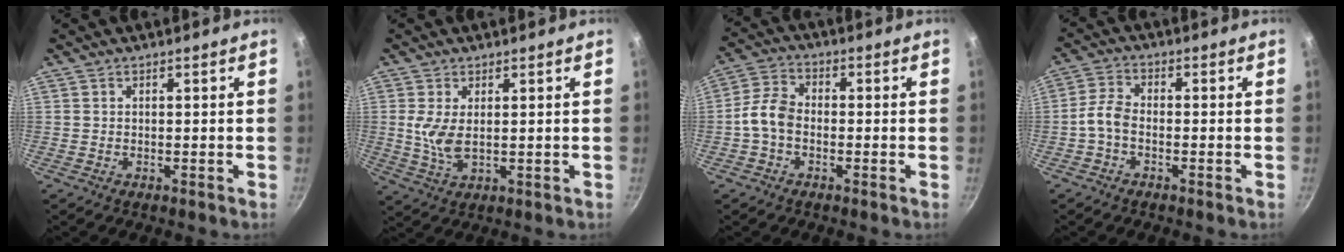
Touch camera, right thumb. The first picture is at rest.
{"total": 5.5, "force": [0.9, 2.6, 4.7], "torque": [-0.097, -0.007, 0.023]}
{"total": 6.2, "force": [-1.5, 4.3, 4.2], "torque": [-0.081, 0.029, -0.043]}
{"total": 4.1, "force": [-1.7, 2.3, 2.9], "torque": [-0.067, 0.023, -0.044]}